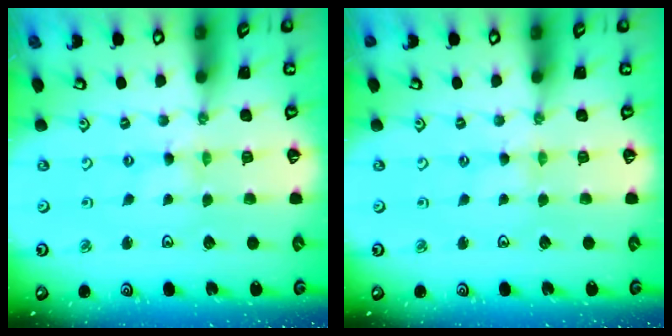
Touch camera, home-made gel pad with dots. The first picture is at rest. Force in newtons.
{"total": 1.2, "press": 1.2, "slide": 0.3}